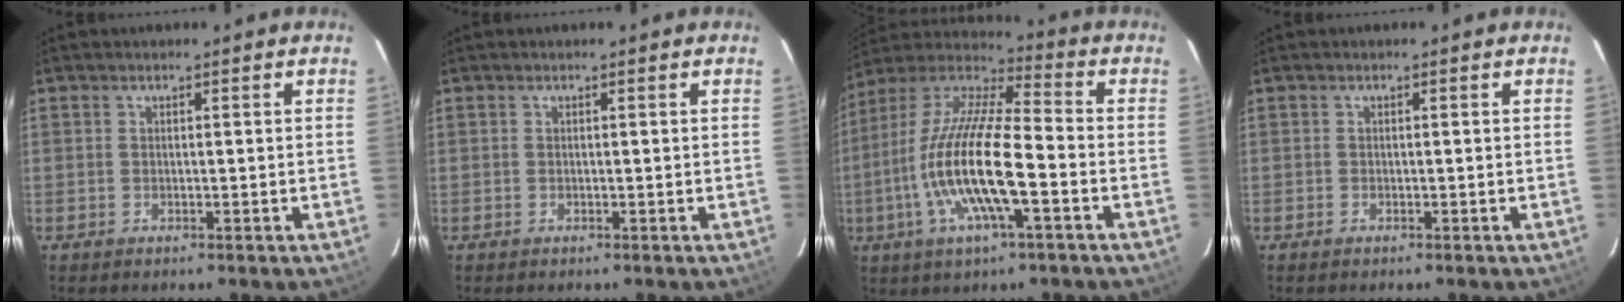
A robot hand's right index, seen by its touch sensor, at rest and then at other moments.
{"total": 0.0}
{"total": 18.4, "force": [-5.1, 4.2, 17.2], "torque": [-0.338, -0.010, -0.107]}
{"total": 0.0}